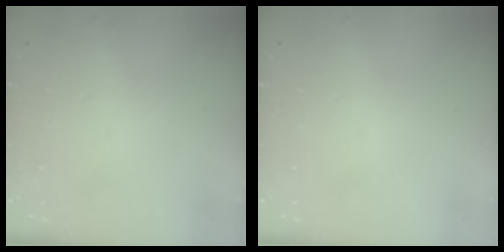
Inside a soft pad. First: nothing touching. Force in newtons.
{"total": 0.0}